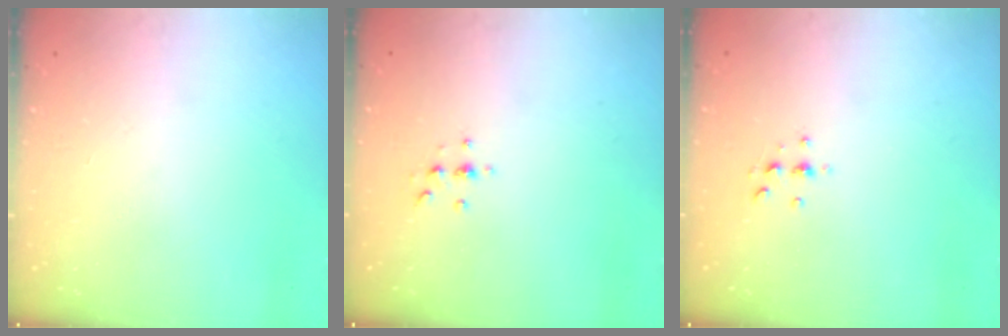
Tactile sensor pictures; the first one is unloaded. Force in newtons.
{"total": 2.3, "press": 2.2, "slide": 0.2}
{"total": 3.0, "press": 3.0, "slide": 0.4}